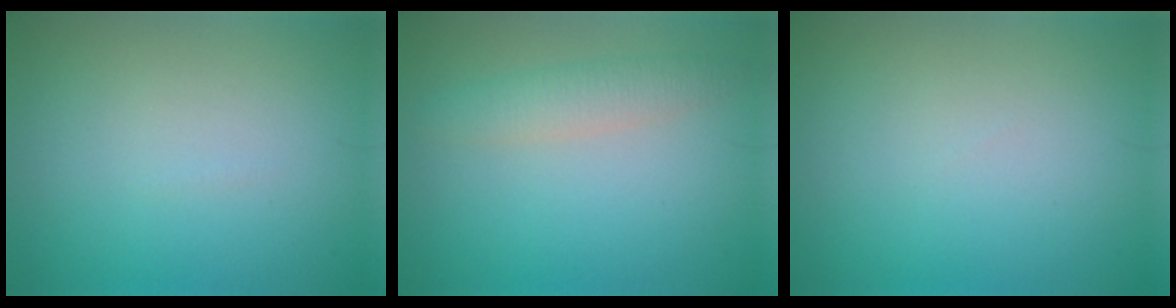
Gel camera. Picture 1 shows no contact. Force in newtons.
{"total": 2.5, "press": 2.5, "slide": 0.1}
{"total": 0.0}